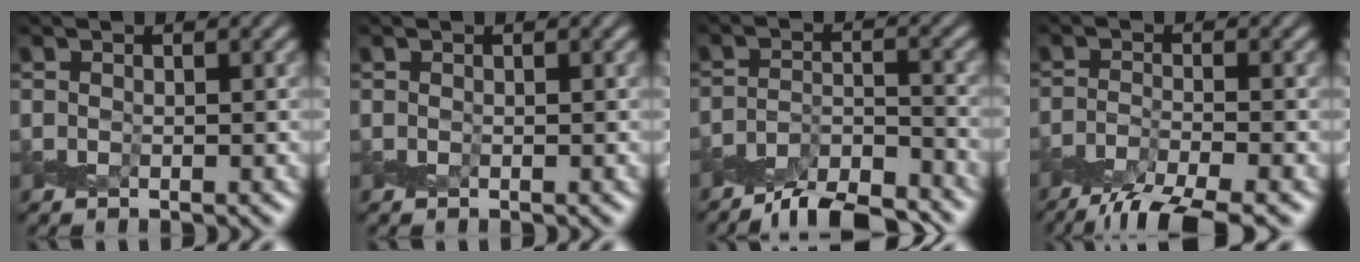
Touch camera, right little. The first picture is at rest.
{"total": 0.0}
{"total": 6.8, "force": [-6.2, 1.0, 2.4], "torque": [-0.038, -0.008, -0.109]}
{"total": 6.5, "force": [-5.1, 0.9, 3.9], "torque": [-0.061, -0.013, -0.102]}